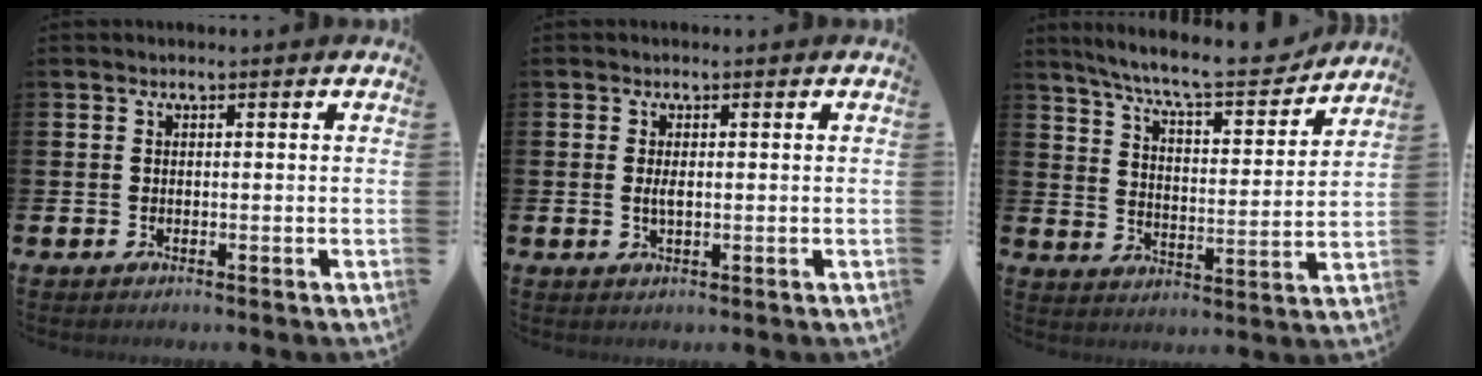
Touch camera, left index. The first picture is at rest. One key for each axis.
{"total": 1.5, "fx": 0.1, "fy": 0.6, "fz": 1.4, "tx": -0.023, "ty": 0.001, "tz": -0.001}
{"total": 9.0, "fx": 8.3, "fy": 1.0, "fz": 3.5, "tx": -0.091, "ty": -0.059, "tz": 0.139}